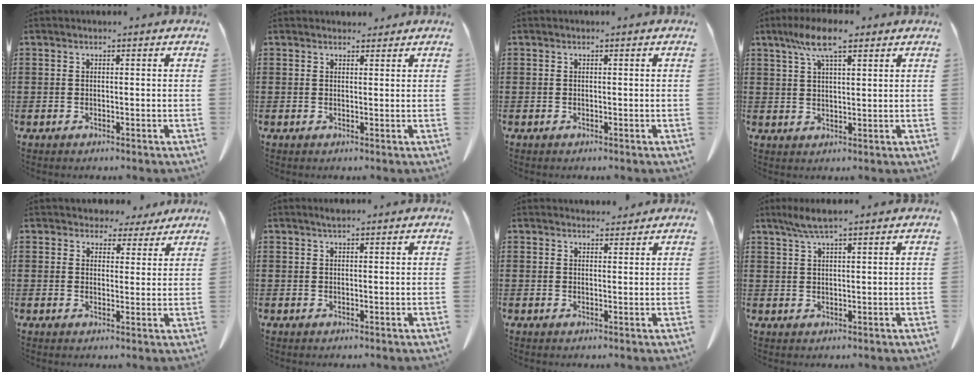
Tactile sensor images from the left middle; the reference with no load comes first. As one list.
[{"total": 1.5, "force": [1.4, 0.6, 0.2], "torque": [0.001, 0.000, 0.025]}, {"total": 0.0}, {"total": 7.2, "force": [4.5, 1.6, 5.3], "torque": [-0.113, 0.006, 0.078]}, {"total": 4.1, "force": [3.7, 1.7, 0.4], "torque": [-0.006, -0.010, 0.067]}, {"total": 1.0, "force": [0.9, 0.2, 0.5], "torque": [-0.010, 0.001, 0.016]}, {"total": 2.3, "force": [2.2, 0.6, 0.2], "torque": [-0.001, -0.003, 0.041]}, {"total": 3.4, "force": [2.4, 0.3, 2.5], "torque": [-0.052, 0.003, 0.043]}]